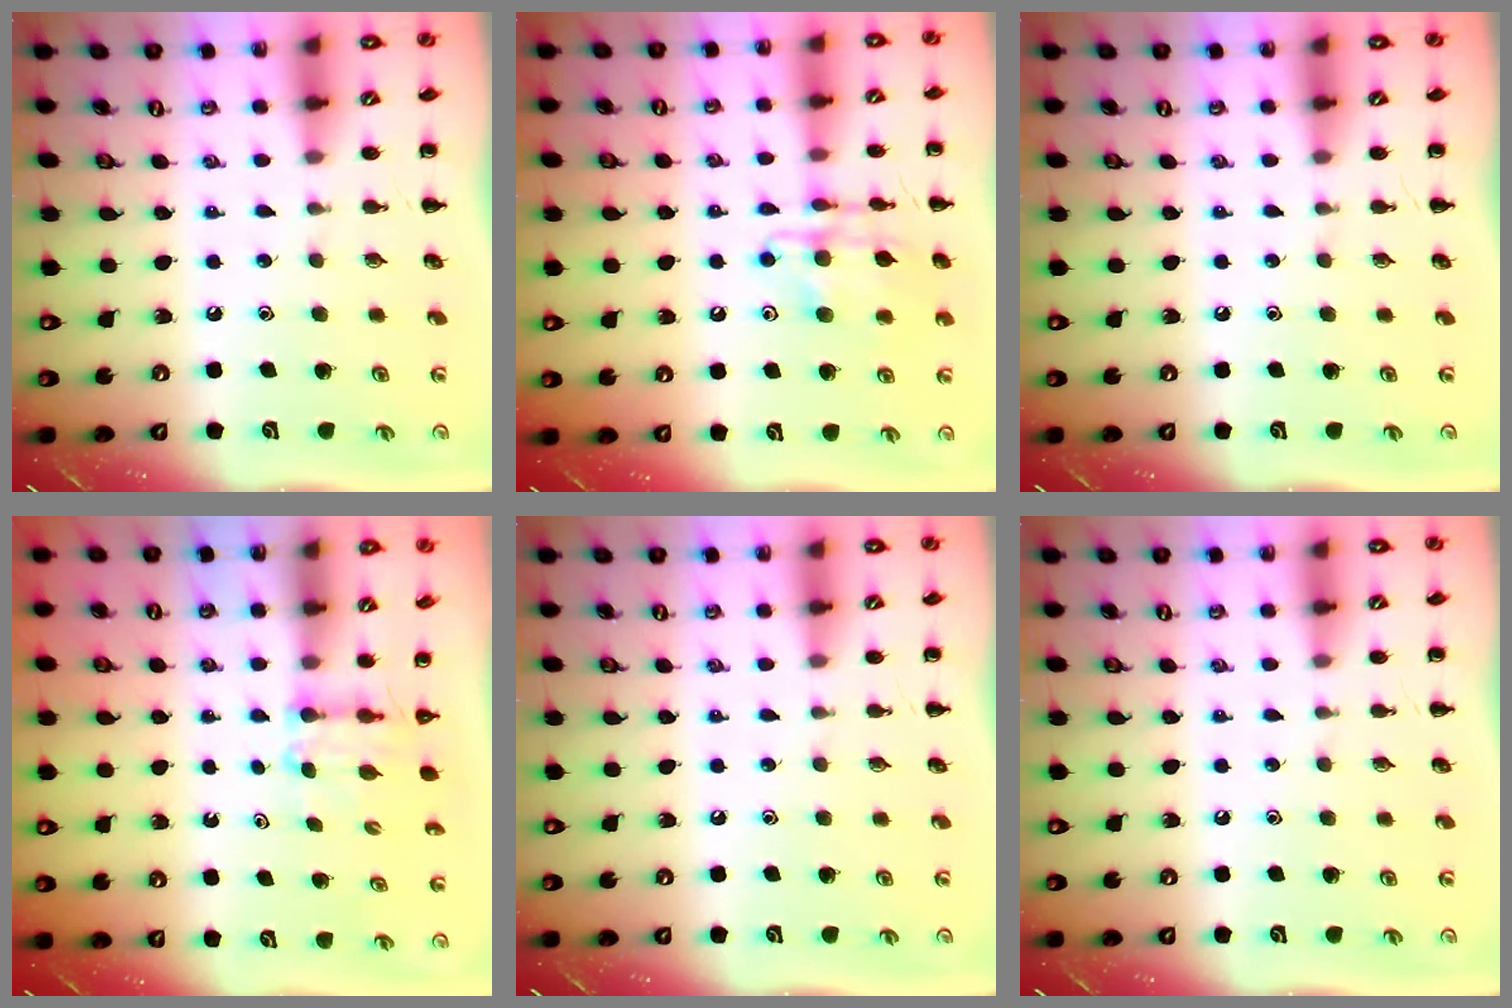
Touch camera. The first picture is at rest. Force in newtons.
{"total": 13.5, "press": 13.4, "slide": 1.8}
{"total": 0.0}
{"total": 2.7, "press": 2.5, "slide": 1.1}
{"total": 0.0}
{"total": 0.0}